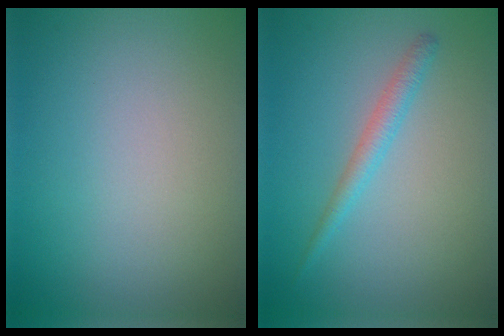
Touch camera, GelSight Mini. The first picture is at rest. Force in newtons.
{"total": 1.7, "press": 1.7, "slide": 0.2}